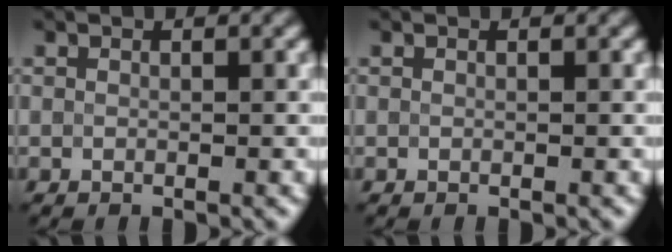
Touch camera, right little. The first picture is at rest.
{"total": 0.0}